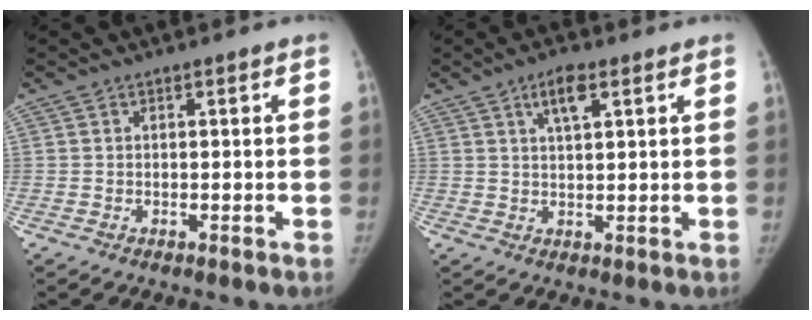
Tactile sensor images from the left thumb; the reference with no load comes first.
{"total": 4.9, "force": [2.4, 1.2, 4.1], "torque": [-0.074, -0.005, 0.043]}